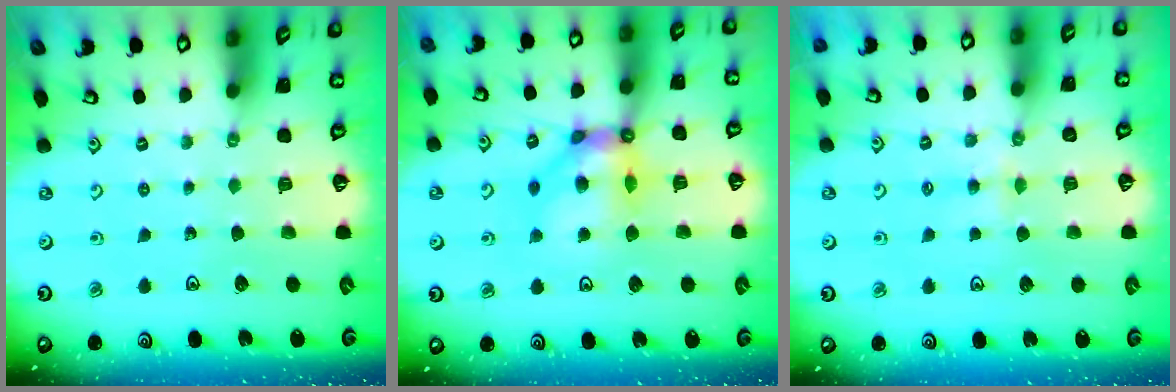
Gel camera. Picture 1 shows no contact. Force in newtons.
{"total": 10.5, "press": 10.5, "slide": 0.9}
{"total": 3.2, "press": 3.1, "slide": 0.5}